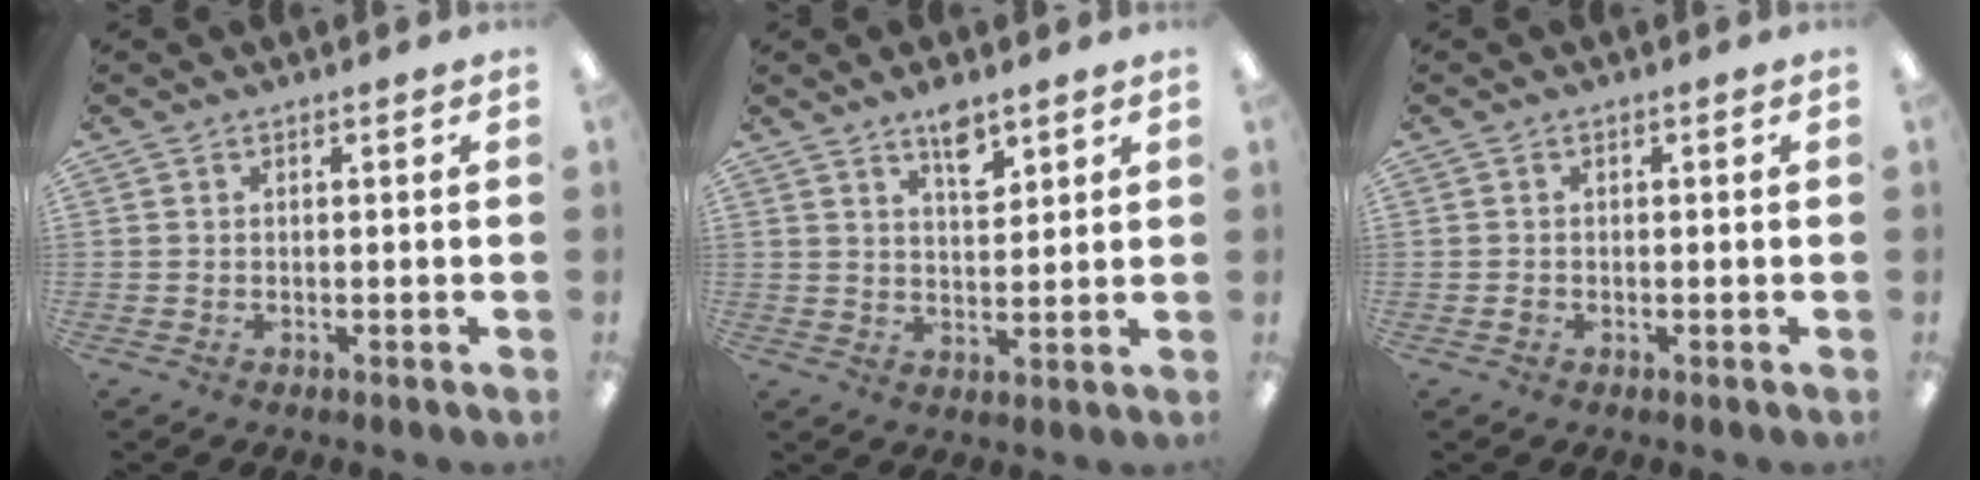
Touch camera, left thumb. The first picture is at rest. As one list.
[{"total": 6.4, "force": [4.5, 2.5, 3.8], "torque": [-0.045, -0.029, 0.074]}, {"total": 0.7, "force": [-0.3, 0.6, 0.3], "torque": [-0.005, 0.002, -0.007]}]